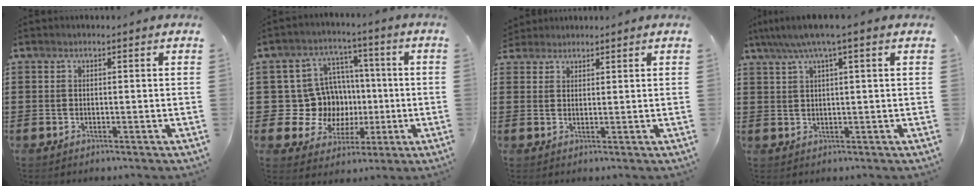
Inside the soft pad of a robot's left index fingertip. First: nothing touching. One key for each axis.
{"total": 11.1, "fx": 0.1, "fy": 10.6, "fz": 3.2, "tx": -0.109, "ty": 0.000, "tz": 0.016}
{"total": 1.8, "fx": 1.7, "fy": 0.7, "fz": -0.2, "tx": -0.003, "ty": 0.005, "tz": 0.035}
{"total": 3.8, "fx": 2.0, "fy": -0.2, "fz": 3.3, "tx": -0.067, "ty": 0.002, "tz": 0.033}